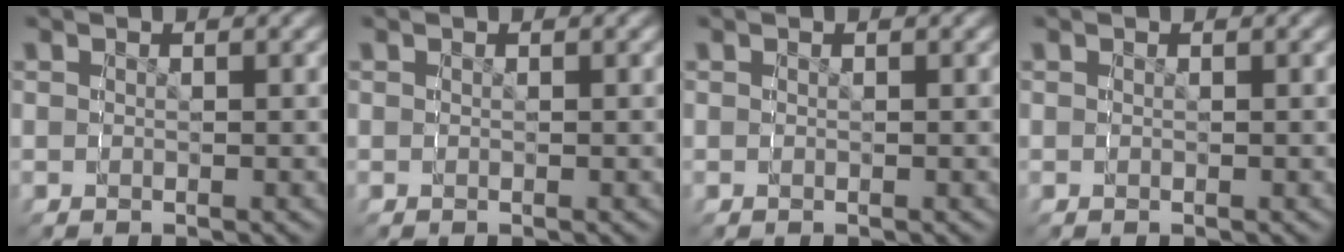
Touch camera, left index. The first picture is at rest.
{"total": 0.0}
{"total": 0.0}
{"total": 0.0}